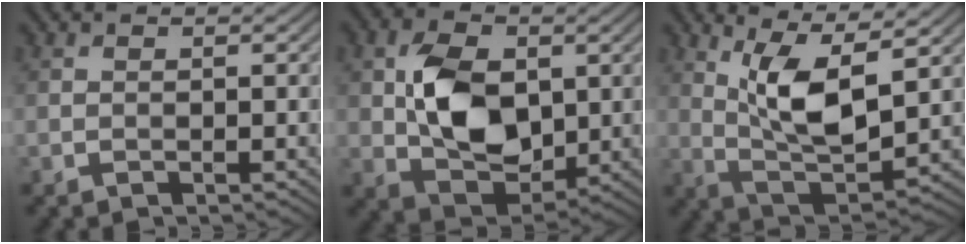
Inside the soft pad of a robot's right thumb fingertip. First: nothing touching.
{"total": 9.6, "force": [1.1, 6.5, 7.0], "torque": [-0.144, -0.003, 0.021]}
{"total": 9.6, "force": [3.4, 3.5, 8.2], "torque": [-0.166, -0.003, 0.067]}